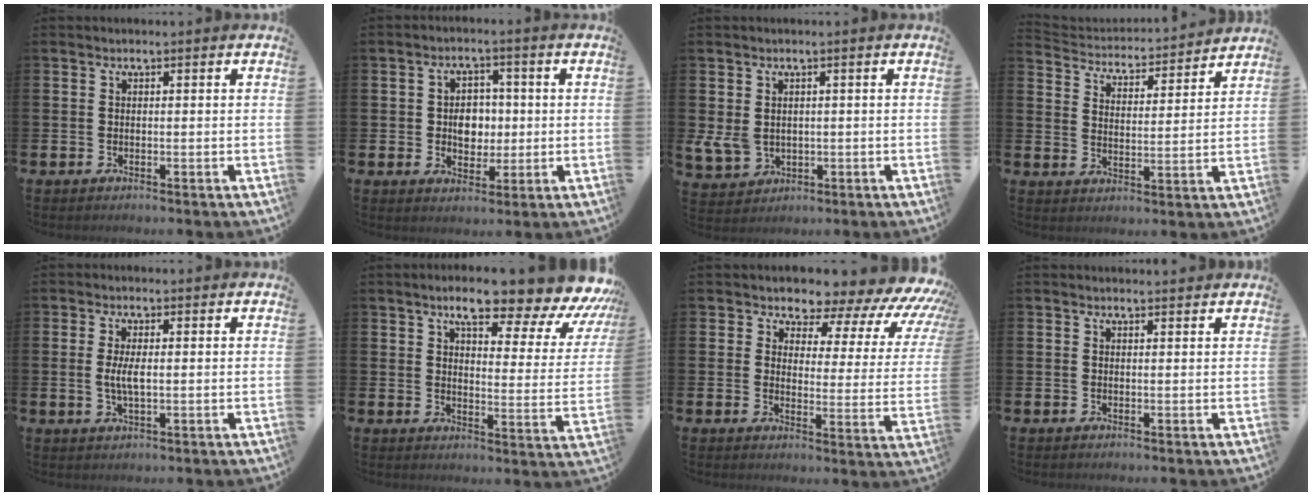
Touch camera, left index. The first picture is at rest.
{"total": 4.5, "force": [0.2, 3.6, 2.7], "torque": [-0.039, 0.005, -0.008]}
{"total": 2.9, "force": [0.9, 2.3, 1.5], "torque": [-0.030, 0.003, 0.015]}
{"total": 4.0, "force": [3.9, 1.0, -0.1], "torque": [-0.023, -0.043, 0.061]}
{"total": 3.2, "force": [0.2, 1.2, 2.9], "torque": [-0.057, 0.004, 0.002]}
{"total": 10.5, "force": [8.5, 2.8, 5.6], "torque": [-0.100, -0.061, 0.135]}
{"total": 5.5, "force": [4.6, 2.7, 1.5], "torque": [-0.028, -0.053, 0.065]}
{"total": 0.8, "force": [0.8, 0.0, 0.1], "torque": [0.010, -0.004, 0.012]}